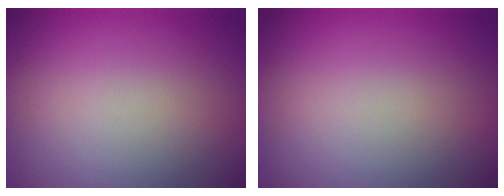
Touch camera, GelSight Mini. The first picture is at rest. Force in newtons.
{"total": 0.0}